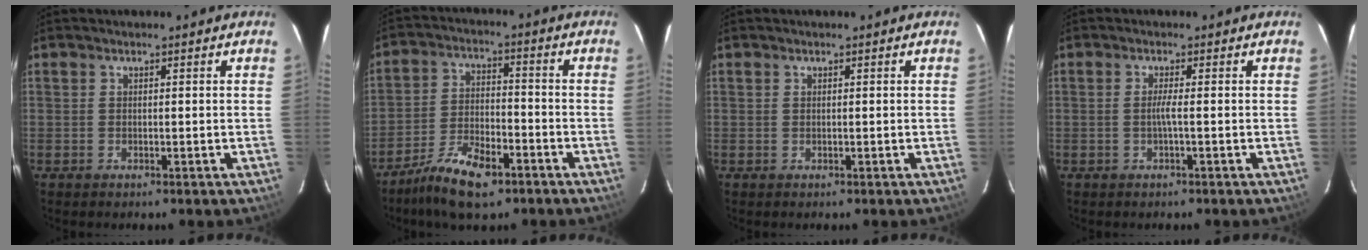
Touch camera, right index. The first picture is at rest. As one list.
[{"total": 11.1, "force": [-7.7, 4.1, 6.9], "torque": [-0.151, -0.009, -0.142]}, {"total": 0.0}, {"total": 1.5, "force": [-0.4, -0.5, 1.3], "torque": [-0.023, -0.002, -0.010]}]